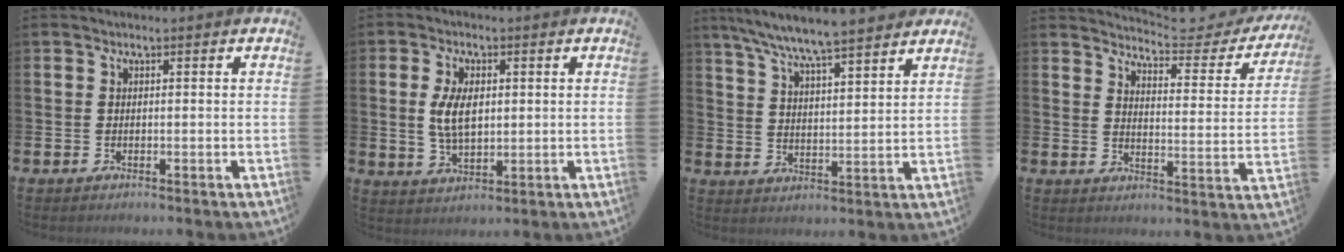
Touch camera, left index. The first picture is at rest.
{"total": 5.8, "force": [1.2, 3.1, 4.7], "torque": [-0.090, 0.007, 0.018]}
{"total": 7.9, "force": [7.5, 0.1, 2.5], "torque": [-0.074, -0.044, 0.135]}
{"total": 4.8, "force": [4.6, 0.7, 1.2], "torque": [-0.027, -0.037, 0.073]}